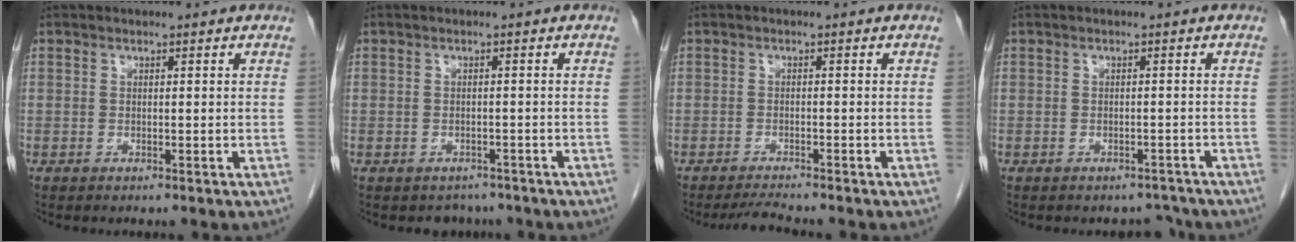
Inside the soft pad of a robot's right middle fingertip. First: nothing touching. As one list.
[{"total": 2.9, "force": [-2.4, 1.7, 0.0], "torque": [-0.002, 0.006, -0.032]}, {"total": 2.5, "force": [-2.4, -0.5, 0.6], "torque": [-0.017, -0.014, -0.042]}, {"total": 2.6, "force": [-2.3, 1.2, -0.3], "torque": [0.009, 0.006, -0.030]}]